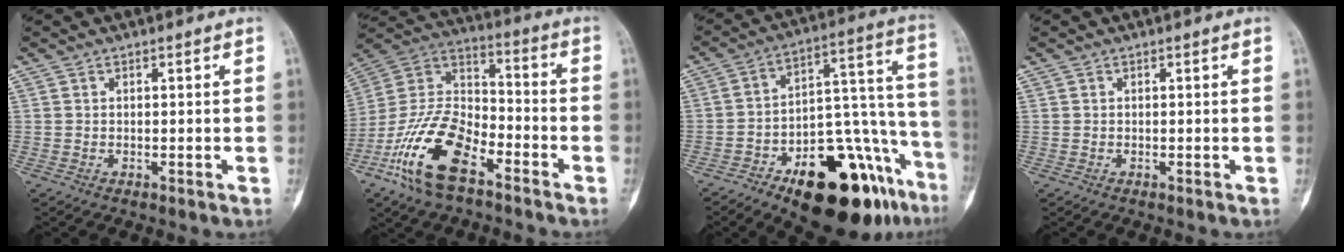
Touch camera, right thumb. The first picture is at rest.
{"total": 18.9, "force": [-10.2, 9.0, 13.2], "torque": [-0.254, 0.059, -0.198]}
{"total": 26.9, "force": [-15.0, 11.2, 19.3], "torque": [-0.190, 0.103, -0.219]}
{"total": 0.0}